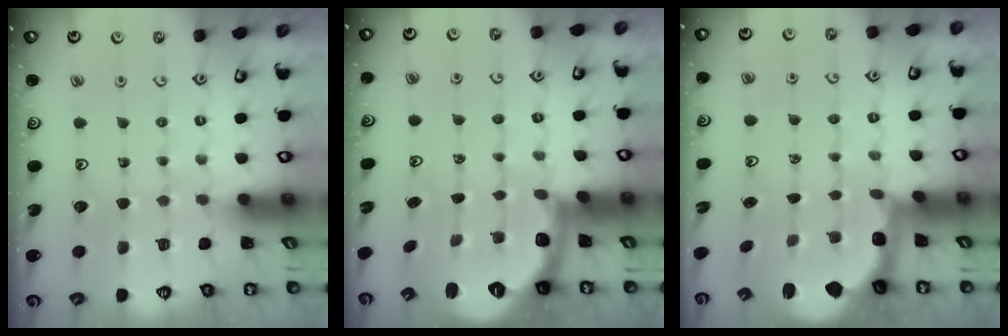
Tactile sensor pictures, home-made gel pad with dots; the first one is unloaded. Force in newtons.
{"total": 2.5, "press": 1.9, "slide": 1.6}
{"total": 2.2, "press": 1.5, "slide": 1.6}